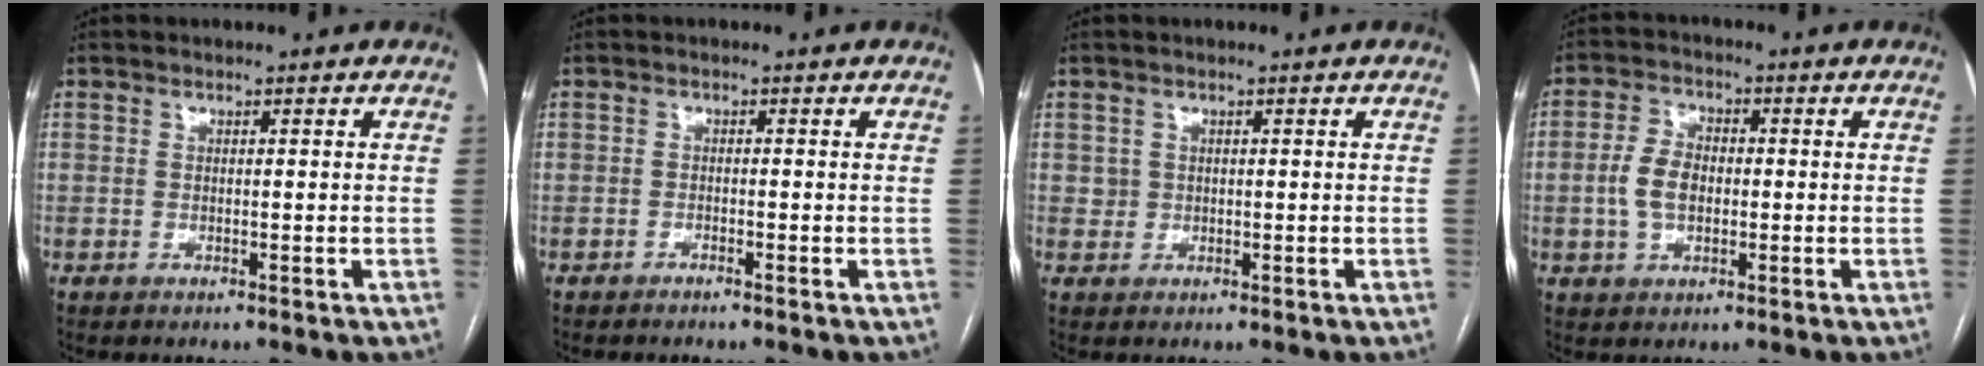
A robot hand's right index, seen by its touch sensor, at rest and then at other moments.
{"total": 0.6, "force": [-0.6, 0.0, 0.2], "torque": [-0.006, 0.000, -0.012]}
{"total": 1.4, "force": [0.3, 1.4, 0.1], "torque": [0.007, 0.004, 0.003]}
{"total": 6.1, "force": [-0.6, 3.9, 4.7], "torque": [-0.106, 0.014, -0.010]}